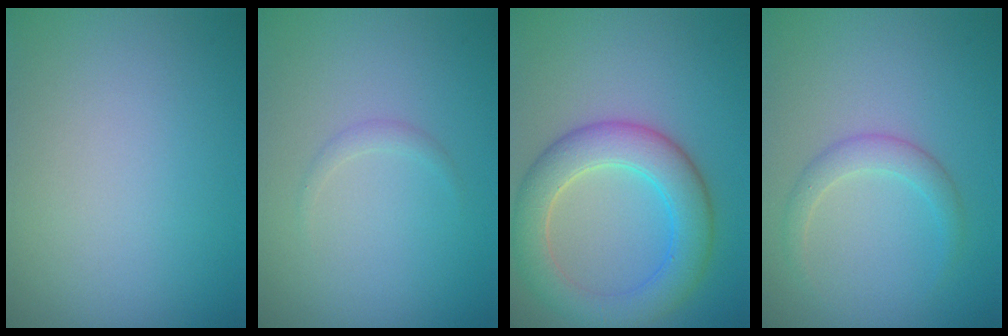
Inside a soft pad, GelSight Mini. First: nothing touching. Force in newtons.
{"total": 0.8, "press": 0.8, "slide": 0.0}
{"total": 6.1, "press": 6.1, "slide": 0.4}
{"total": 2.0, "press": 2.0, "slide": 0.1}